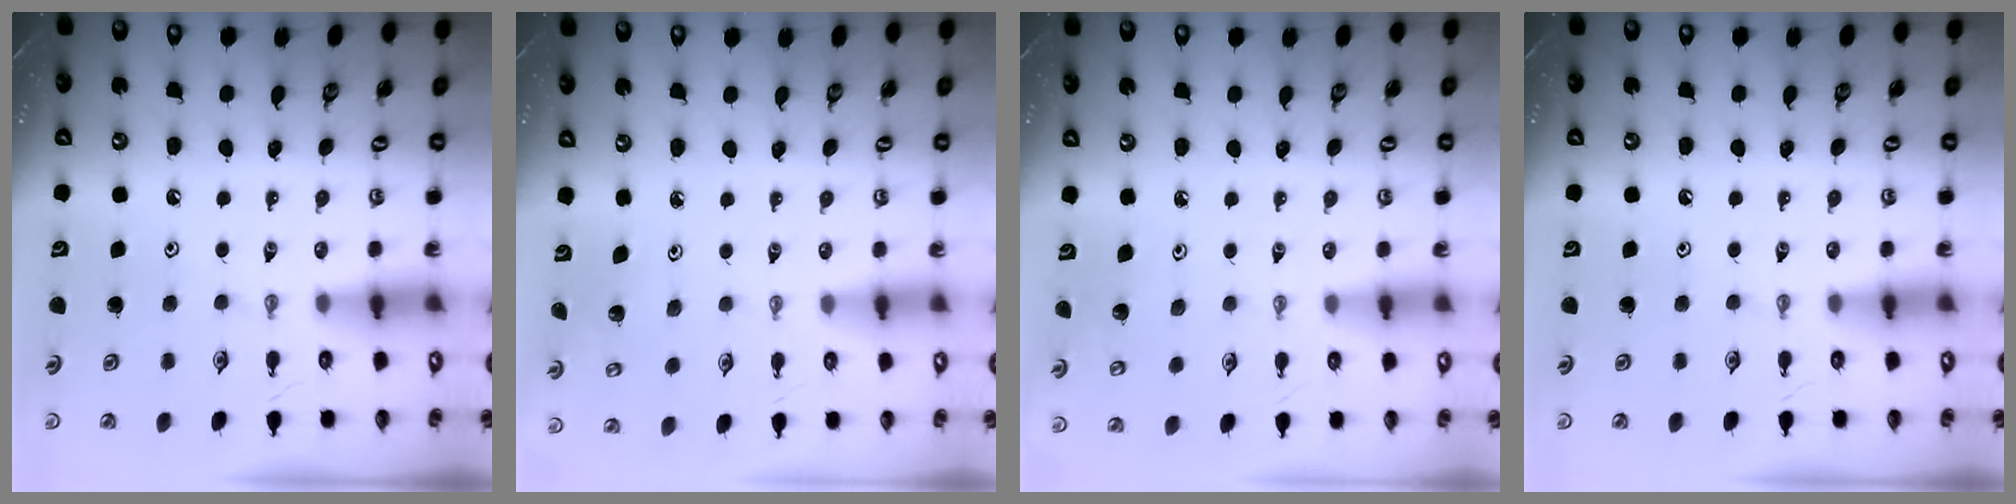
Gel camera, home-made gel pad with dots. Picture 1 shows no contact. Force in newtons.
{"total": 2.8, "press": 2.8, "slide": 0.2}
{"total": 4.8, "press": 4.7, "slide": 0.9}
{"total": 0.0}